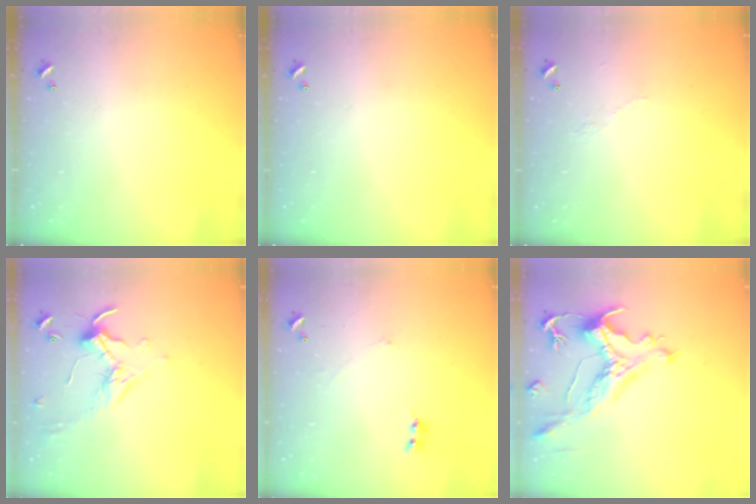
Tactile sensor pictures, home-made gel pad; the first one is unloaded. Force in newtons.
{"total": 0.0}
{"total": 2.9, "press": 2.9, "slide": 0.5}
{"total": 0.0}
{"total": 1.6, "press": 1.5, "slide": 0.5}
{"total": 1.7, "press": 0.9, "slide": 1.4}